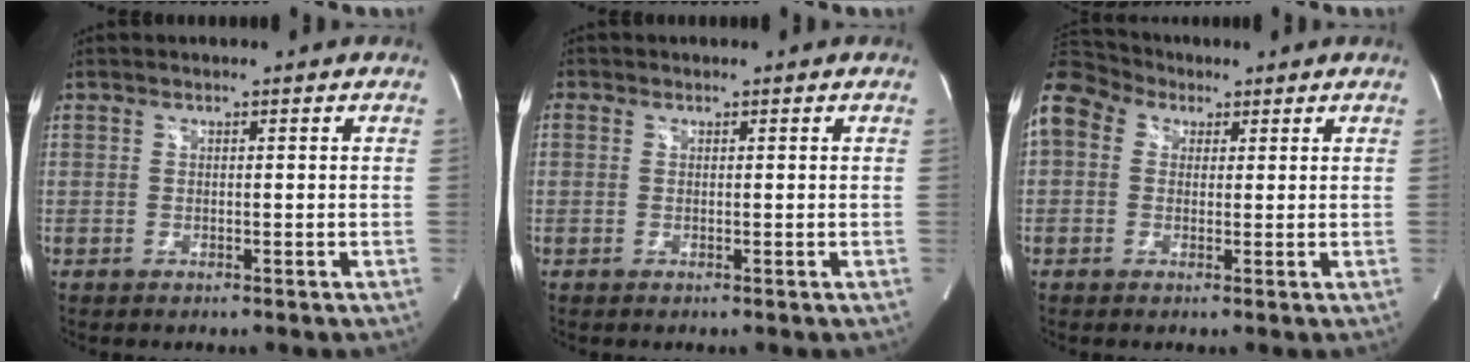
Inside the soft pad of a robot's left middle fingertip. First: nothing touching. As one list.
[{"total": 0.5, "force": [0.2, 0.4, 0.2], "torque": [-0.002, 0.000, 0.001]}, {"total": 11.3, "force": [5.6, 8.3, 5.1], "torque": [-0.134, 0.071, 0.105]}]